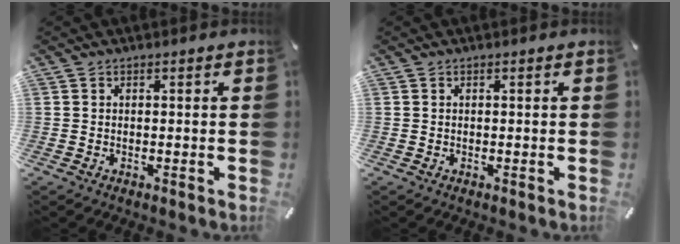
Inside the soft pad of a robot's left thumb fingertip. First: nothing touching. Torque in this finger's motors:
{"motor_torque": [0.00, 0.00, 0.01, 0.02, 0.00]}